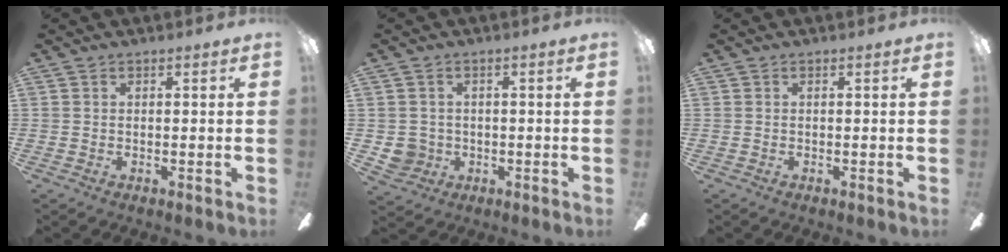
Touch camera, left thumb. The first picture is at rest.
{"total": 4.1, "force": [-0.2, 4.0, 0.6], "torque": [-0.018, 0.006, -0.003]}
{"total": 0.0}